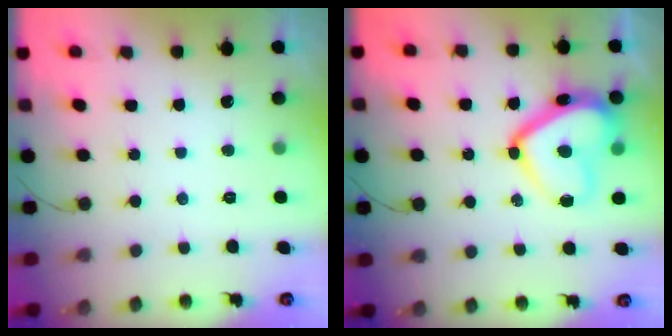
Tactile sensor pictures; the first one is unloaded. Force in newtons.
{"total": 15.9, "press": 15.9, "slide": 1.3}